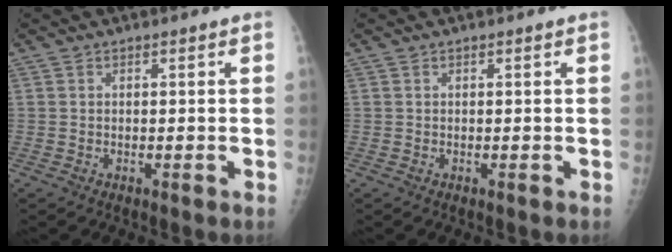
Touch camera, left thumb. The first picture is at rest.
{"total": 0.0}